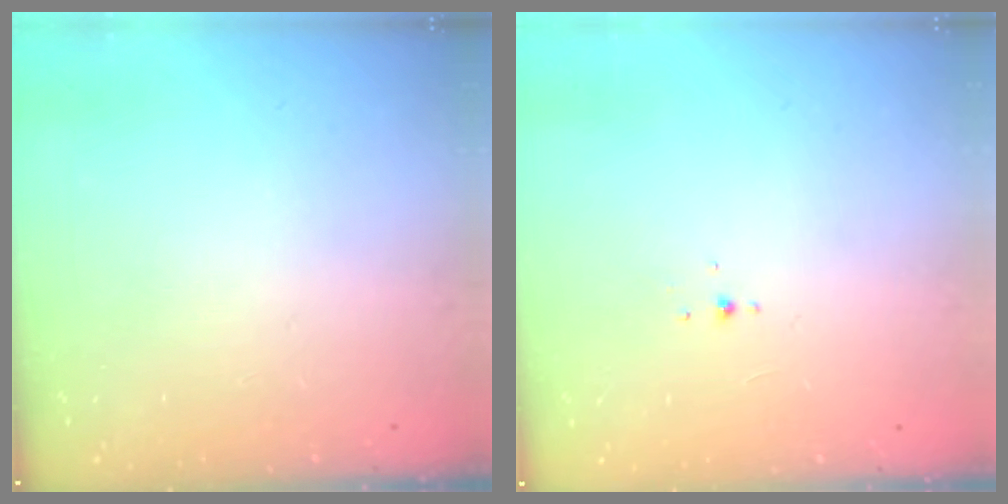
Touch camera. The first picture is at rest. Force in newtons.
{"total": 2.1, "press": 1.9, "slide": 0.8}